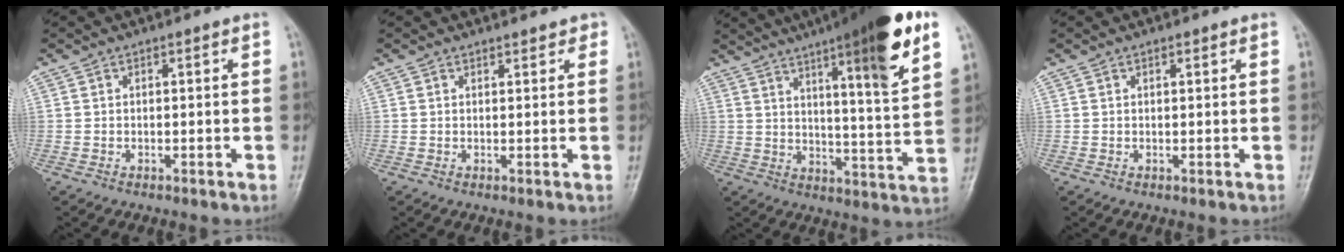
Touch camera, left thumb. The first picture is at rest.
{"total": 1.7, "force": [1.4, 0.8, 0.5], "torque": [0.009, -0.004, 0.012]}
{"total": 21.7, "force": [12.0, 3.0, 17.8], "torque": [-0.242, -0.040, 0.177]}
{"total": 0.8, "force": [0.5, 0.3, 0.5], "torque": [-0.006, -0.002, 0.007]}